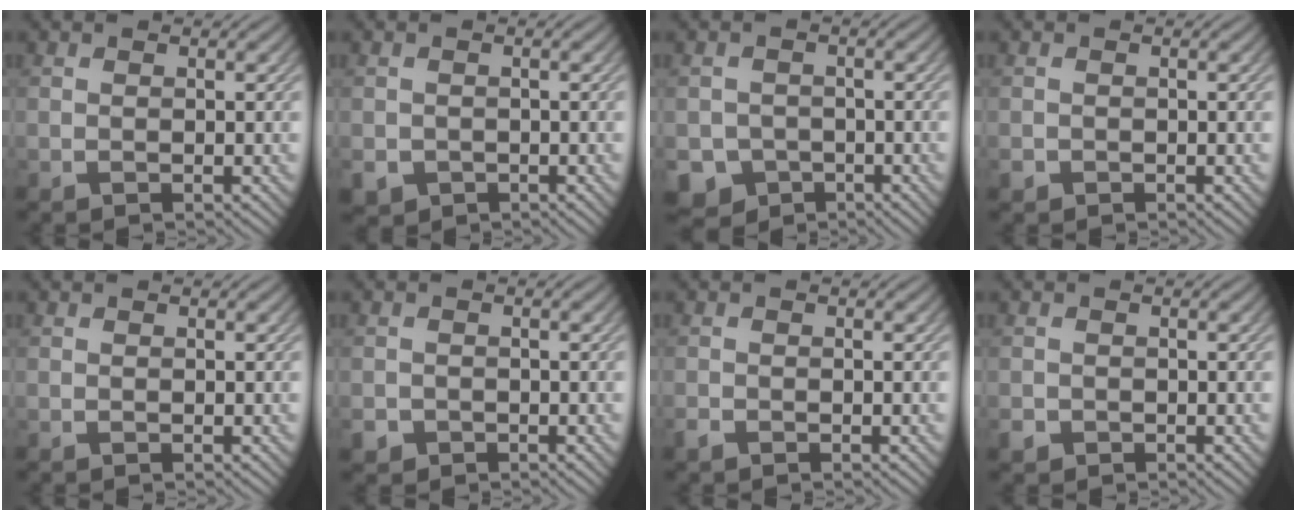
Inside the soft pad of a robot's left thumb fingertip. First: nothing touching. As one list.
[{"total": 2.5, "force": [-1.2, 2.2, 0.5], "torque": [-0.014, -0.015, -0.025]}, {"total": 5.3, "force": [-3.1, 4.2, 1.2], "torque": [-0.017, -0.009, -0.057]}, {"total": 1.1, "force": [-0.7, 0.8, 0.3], "torque": [-0.007, -0.006, -0.017]}, {"total": 0.0}, {"total": 2.0, "force": [-1.2, 1.5, 0.5], "torque": [-0.008, -0.008, -0.028]}, {"total": 0.9, "force": [-0.7, 0.4, 0.3], "torque": [-0.009, -0.003, -0.018]}, {"total": 1.3, "force": [-0.8, 1.0, 0.3], "torque": [-0.007, -0.006, -0.019]}]